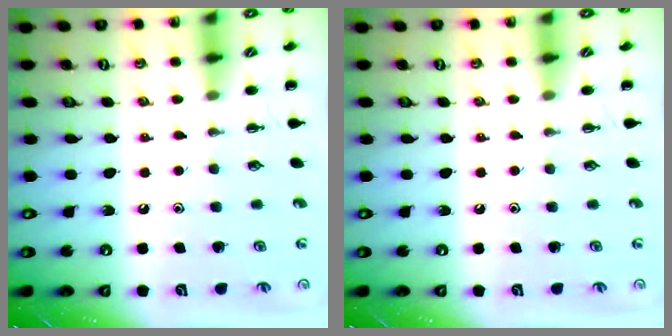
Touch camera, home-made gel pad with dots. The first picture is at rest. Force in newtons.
{"total": 0.0}